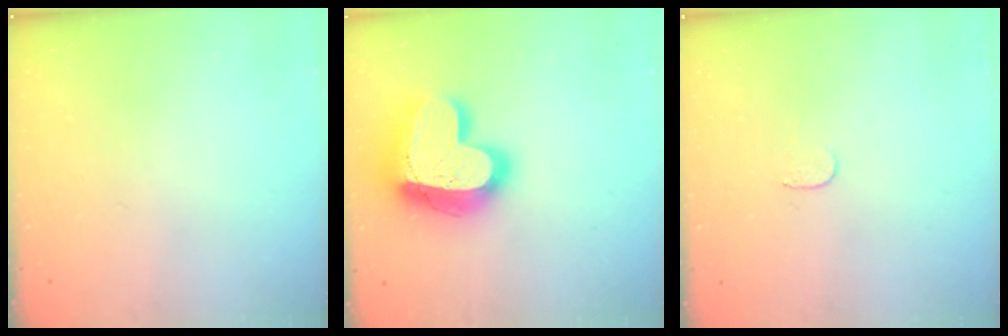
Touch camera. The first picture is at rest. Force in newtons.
{"total": 23.4, "press": 23.3, "slide": 1.9}
{"total": 3.0, "press": 3.0, "slide": 0.3}